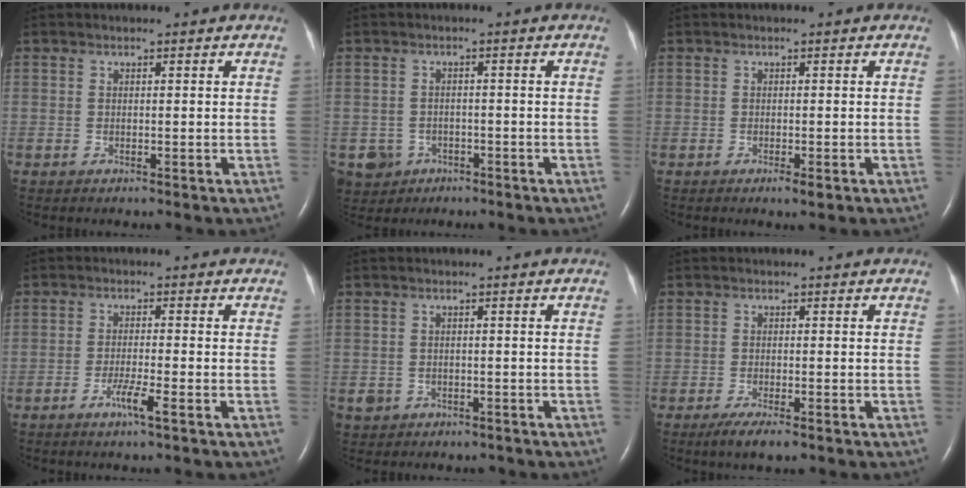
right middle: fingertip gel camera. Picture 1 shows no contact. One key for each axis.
{"total": 5.1, "fx": -2.6, "fy": 4.4, "fz": 0.7, "tx": -0.022, "ty": 0.004, "tz": -0.038}
{"total": 1.2, "fx": -0.7, "fy": 0.2, "fz": 1.0, "tx": -0.018, "ty": -0.003, "tz": -0.008}
{"total": 3.3, "fx": -1.8, "fy": -0.2, "fz": 2.8, "tx": -0.056, "ty": -0.005, "tz": -0.036}
{"total": 3.0, "fx": -1.6, "fy": 2.5, "fz": 0.2, "tx": -0.011, "ty": 0.008, "tz": -0.019}
{"total": 4.1, "fx": -2.7, "fy": 0.8, "fz": 3.0, "tx": -0.053, "ty": -0.009, "tz": -0.042}